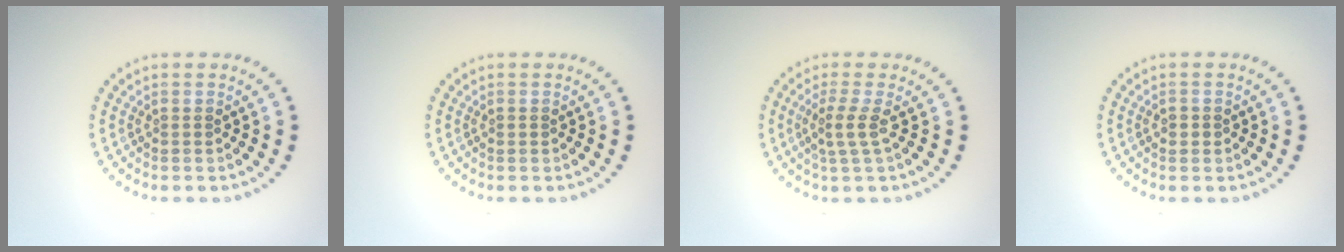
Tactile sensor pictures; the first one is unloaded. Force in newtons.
{"total": 0.5, "press": 0.5, "slide": 0.2}
{"total": 2.0, "press": 1.4, "slide": 1.4}
{"total": 1.0, "press": 0.9, "slide": 0.4}